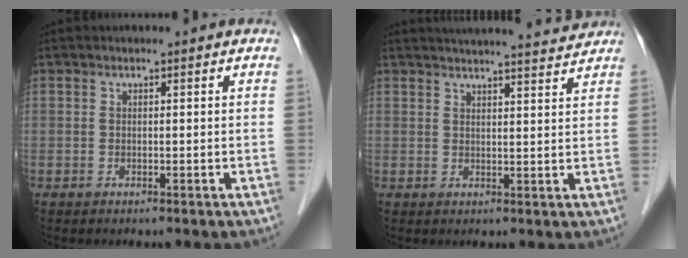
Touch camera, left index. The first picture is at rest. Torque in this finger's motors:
{"motor_torque": [0.36, -0.57, 0.08, -0.01]}